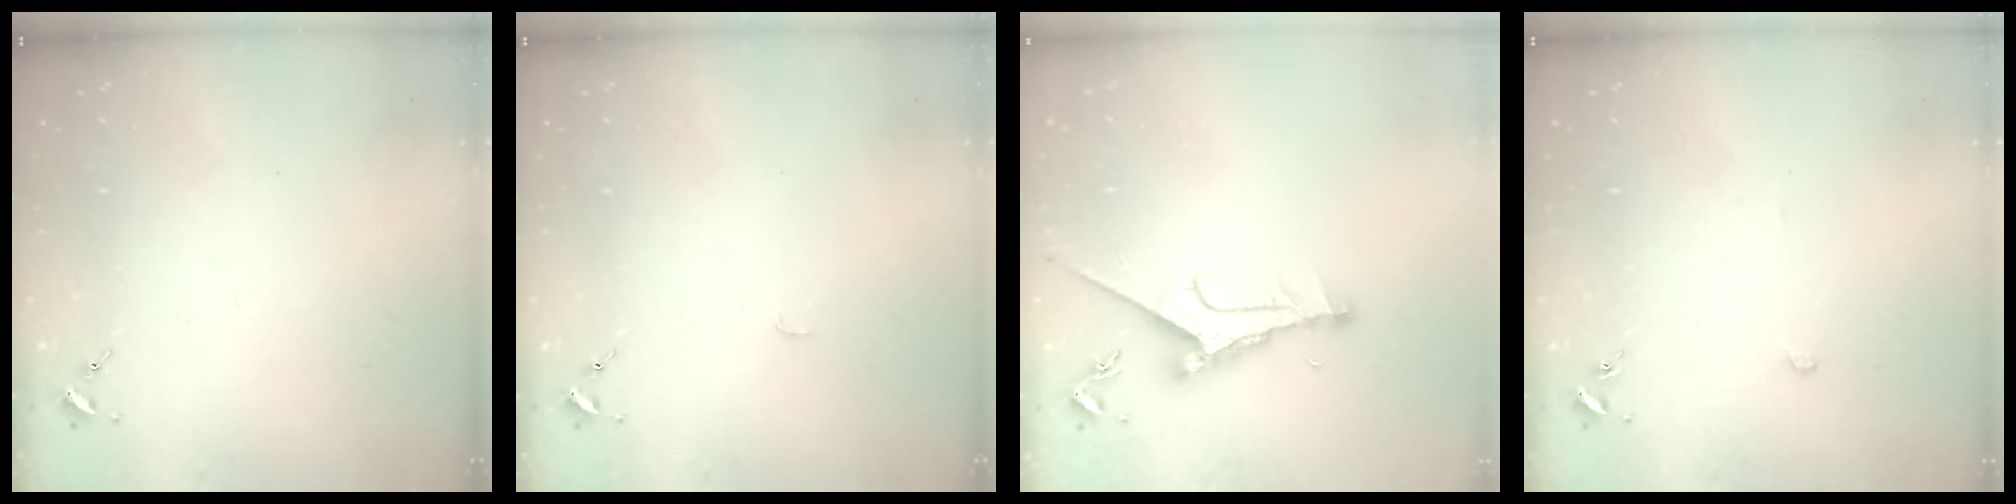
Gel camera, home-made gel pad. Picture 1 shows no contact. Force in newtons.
{"total": 2.5, "press": 2.5, "slide": 0.3}
{"total": 9.4, "press": 9.4, "slide": 0.7}
{"total": 2.9, "press": 2.9, "slide": 0.1}